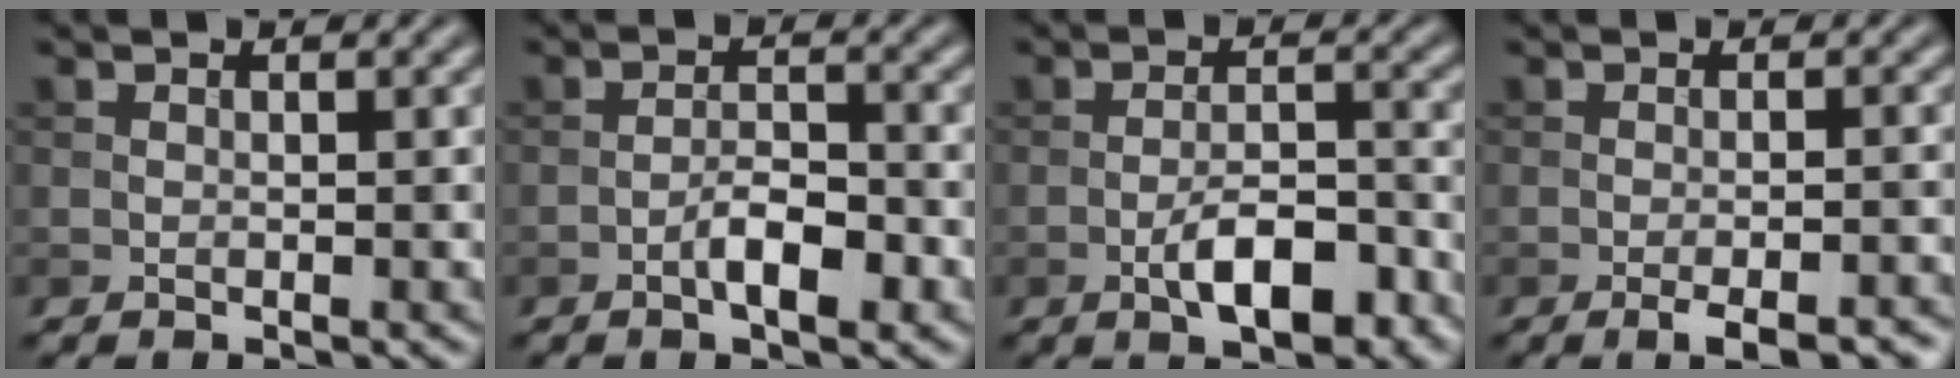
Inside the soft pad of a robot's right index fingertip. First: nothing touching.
{"total": 3.2, "force": [-1.6, 1.0, 2.6], "torque": [-0.043, 0.007, -0.030]}
{"total": 5.4, "force": [-2.6, 2.0, 4.3], "torque": [-0.070, 0.004, -0.040]}
{"total": 4.2, "force": [-2.8, 1.0, 3.0], "torque": [-0.044, -0.003, -0.034]}